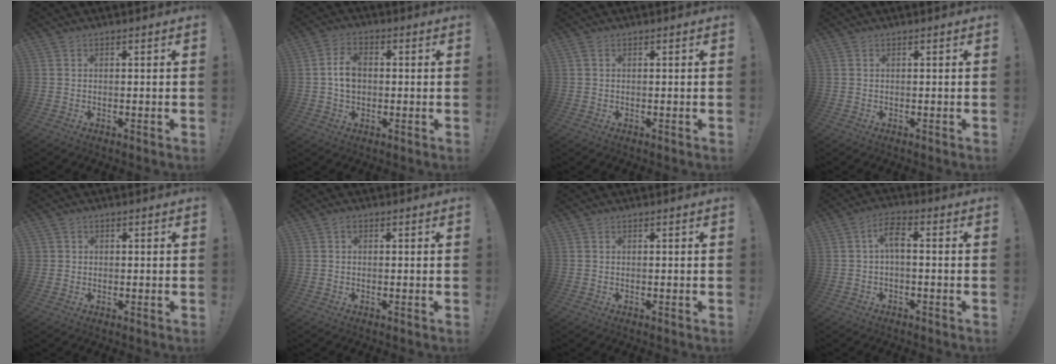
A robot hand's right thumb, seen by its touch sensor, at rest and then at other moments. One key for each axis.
{"total": 6.8, "fx": 0.3, "fy": 5.1, "fz": 4.4, "tx": -0.067, "ty": 0.010, "tz": 0.008}
{"total": 0.6, "fx": 0.2, "fy": 0.3, "fz": 0.5, "tx": -0.013, "ty": 0.001, "tz": 0.004}
{"total": 0.0}
{"total": 1.6, "fx": 0.3, "fy": 1.6, "fz": 0.1, "tx": -0.001, "ty": 0.001, "tz": 0.007}
{"total": 0.9, "fx": 0.2, "fy": 0.7, "fz": 0.5, "tx": -0.011, "ty": 0.003, "tz": 0.003}
{"total": 0.0}
{"total": 5.5, "fx": 0.1, "fy": 2.0, "fz": 5.1, "tx": -0.105, "ty": 0.007, "tz": -0.002}